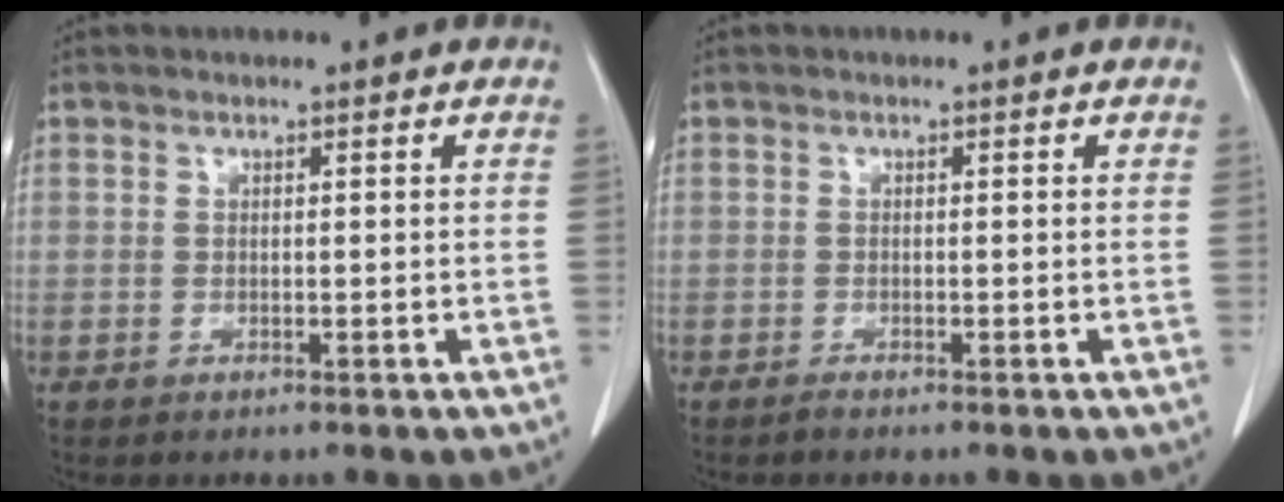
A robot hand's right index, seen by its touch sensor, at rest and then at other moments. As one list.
[{"total": 0.6, "force": [-0.5, -0.1, 0.2], "torque": [-0.003, 0.000, -0.011]}]